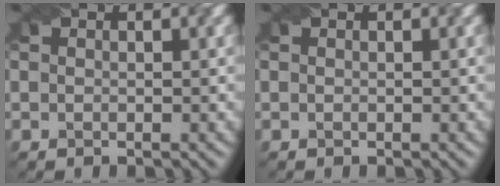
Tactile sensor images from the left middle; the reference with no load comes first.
{"total": 0.0}